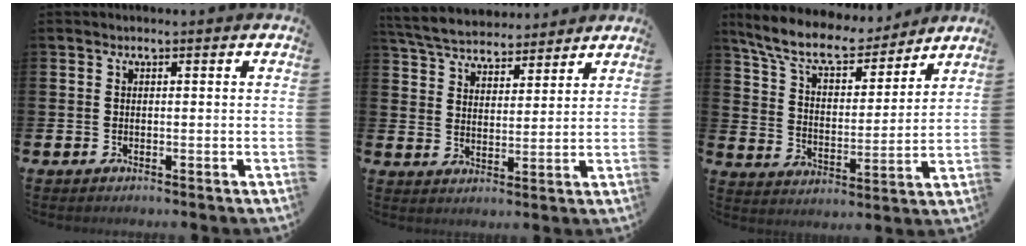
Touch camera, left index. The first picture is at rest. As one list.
[{"total": 5.9, "force": [5.7, 1.4, 0.7], "torque": [-0.043, -0.029, 0.102]}, {"total": 9.7, "force": [8.7, 2.9, 3.4], "torque": [-0.103, -0.053, 0.152]}]